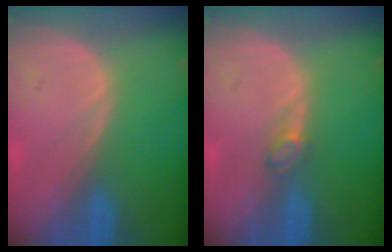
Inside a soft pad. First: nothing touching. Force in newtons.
{"total": 1.6, "press": 1.6, "slide": 0.2}